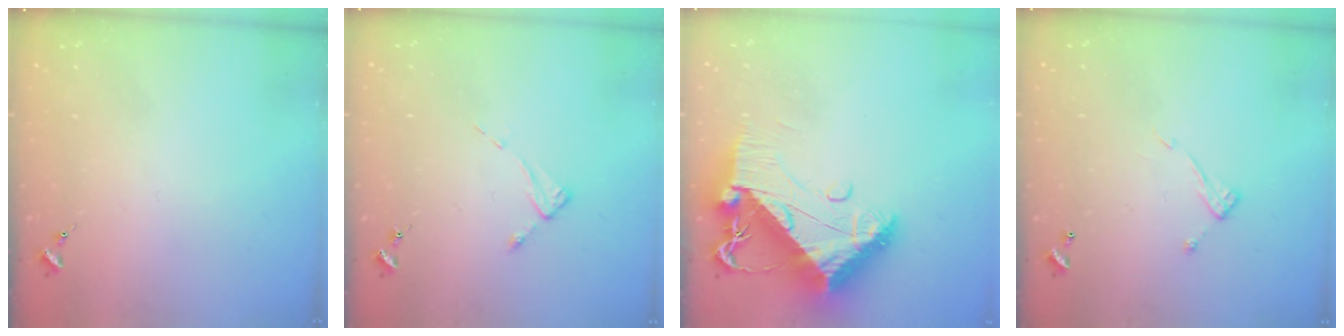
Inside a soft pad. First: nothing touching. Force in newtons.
{"total": 2.6, "press": 2.6, "slide": 0.4}
{"total": 16.5, "press": 16.4, "slide": 1.8}
{"total": 7.5, "press": 7.4, "slide": 0.4}